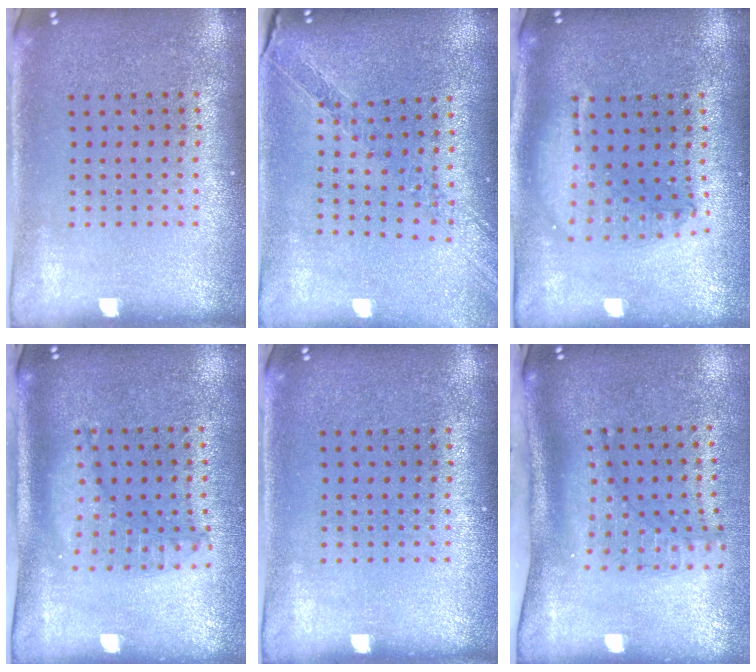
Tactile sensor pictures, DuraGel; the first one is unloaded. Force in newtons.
{"total": 1.1, "press": 1.1, "slide": 0.1}
{"total": 1.8, "press": 1.6, "slide": 1.0}
{"total": 1.2, "press": 1.2, "slide": 0.2}
{"total": 0.0}
{"total": 2.0, "press": 1.5, "slide": 1.3}